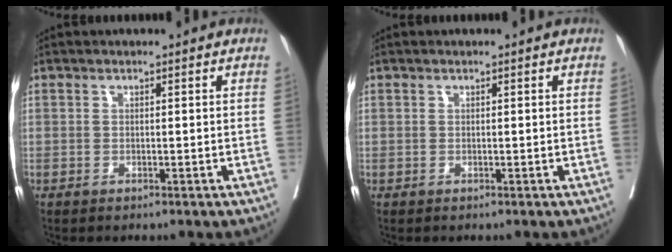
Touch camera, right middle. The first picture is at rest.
{"total": 0.0}